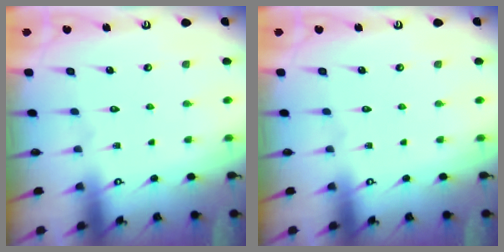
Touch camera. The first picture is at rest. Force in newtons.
{"total": 0.0}